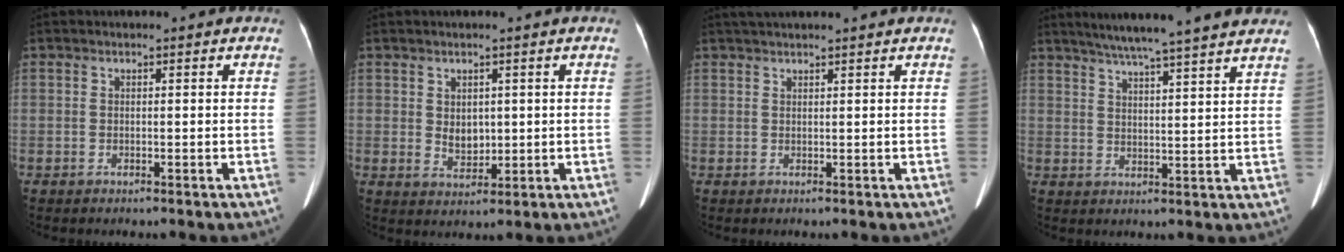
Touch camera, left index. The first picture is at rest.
{"total": 3.1, "force": [0.6, 2.3, 2.0], "torque": [-0.040, -0.002, 0.022]}
{"total": 5.8, "force": [5.2, -0.2, 2.7], "torque": [-0.038, 0.036, 0.075]}
{"total": 17.0, "force": [14.6, -0.3, 8.7], "torque": [-0.138, 0.016, 0.191]}